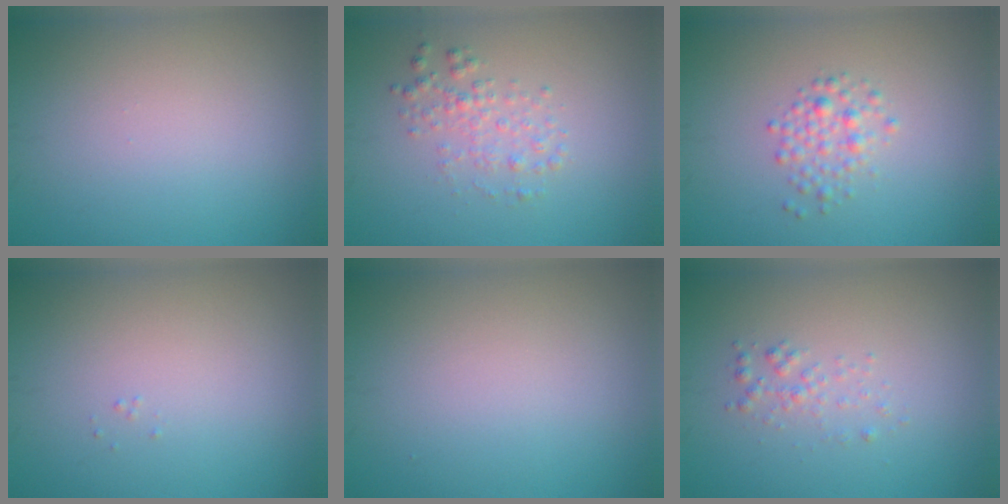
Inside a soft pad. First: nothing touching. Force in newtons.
{"total": 2.0, "press": 2.0, "slide": 0.1}
{"total": 2.0, "press": 2.0, "slide": 0.0}
{"total": 0.0}
{"total": 0.0}
{"total": 1.3, "press": 1.3, "slide": 0.1}